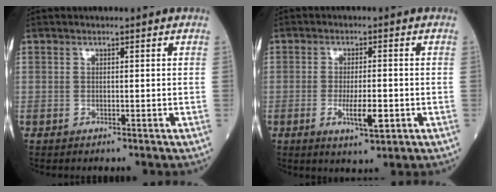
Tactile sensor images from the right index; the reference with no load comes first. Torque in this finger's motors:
{"motor_torque": [0.30, 0.19, 0.07, 0.03]}